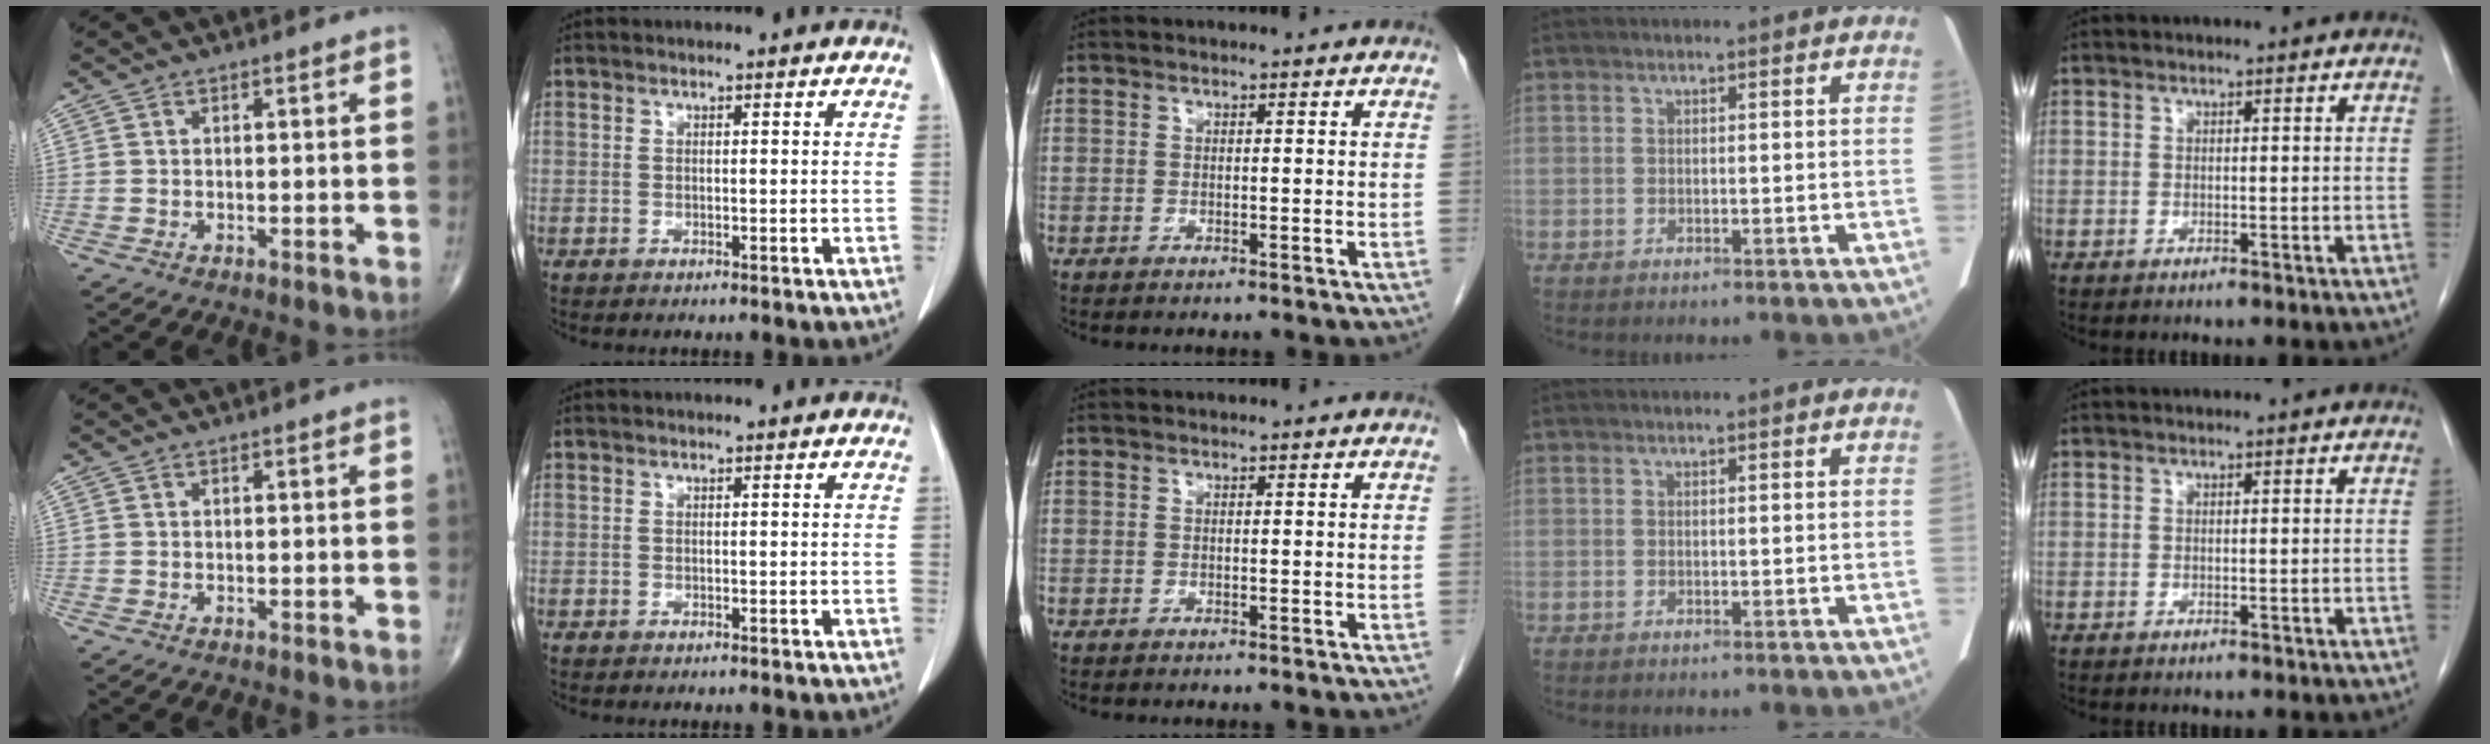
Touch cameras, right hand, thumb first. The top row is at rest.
{}